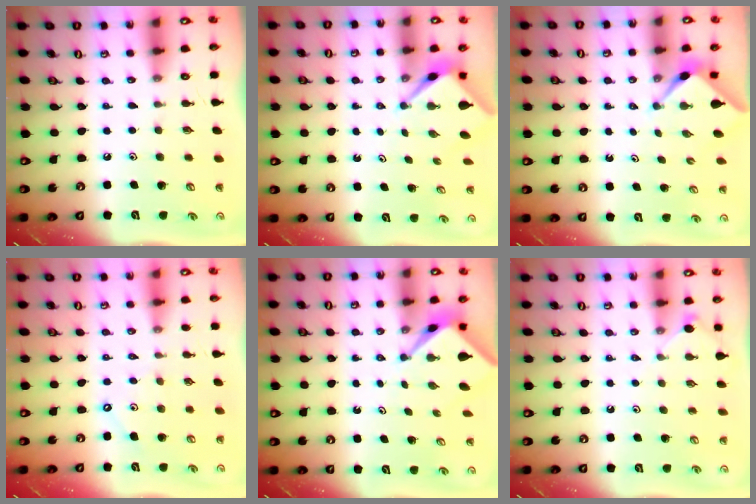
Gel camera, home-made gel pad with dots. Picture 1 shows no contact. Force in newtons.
{"total": 2.6, "press": 2.6, "slide": 0.1}
{"total": 2.4, "press": 2.3, "slide": 0.3}
{"total": 3.2, "press": 3.1, "slide": 0.5}
{"total": 2.4, "press": 2.3, "slide": 0.3}
{"total": 3.9, "press": 3.8, "slide": 0.6}